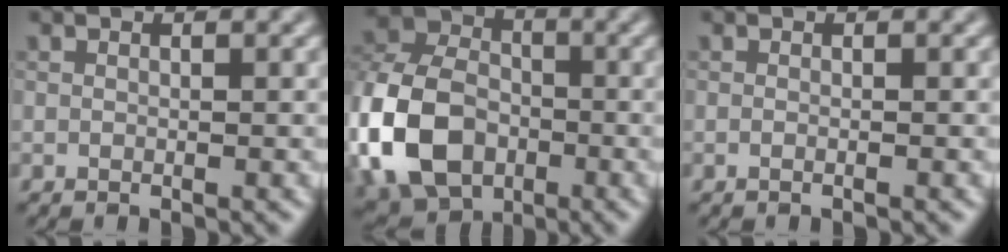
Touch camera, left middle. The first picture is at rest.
{"total": 12.8, "force": [-3.9, 9.3, 7.9], "torque": [-0.190, -0.007, -0.094]}
{"total": 0.6, "force": [-0.1, 0.2, 0.5], "torque": [-0.008, -0.004, -0.008]}